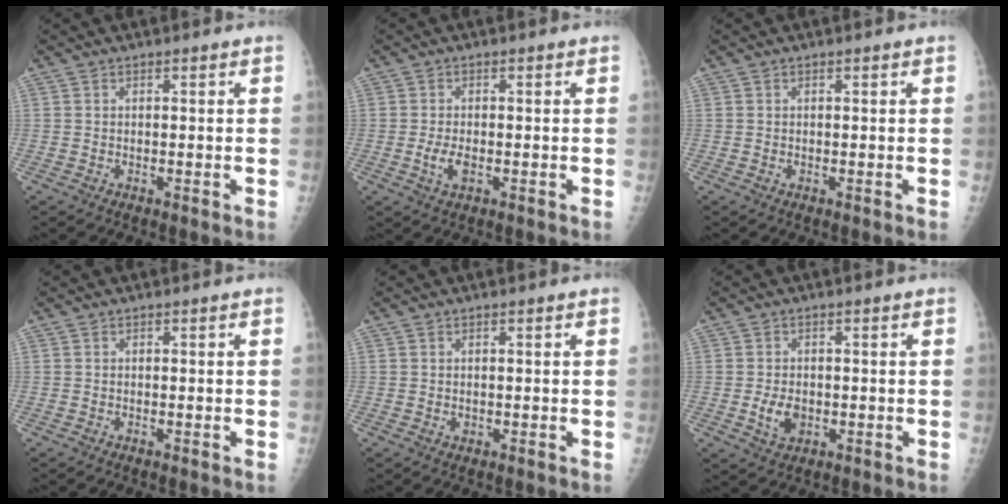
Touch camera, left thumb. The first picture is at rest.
{"total": 3.1, "force": [-0.7, 1.6, 2.6], "torque": [-0.055, -0.004, -0.012]}
{"total": 0.5, "force": [0.3, 0.3, 0.4], "torque": [-0.005, -0.001, 0.004]}
{"total": 0.0}
{"total": 1.0, "force": [0.3, 0.7, 0.6], "torque": [-0.006, -0.002, 0.007]}
{"total": 4.2, "force": [-0.7, 2.9, 2.9], "torque": [-0.047, -0.003, -0.006]}